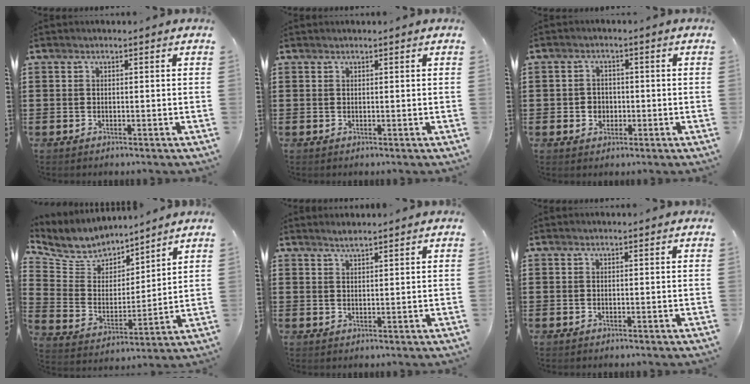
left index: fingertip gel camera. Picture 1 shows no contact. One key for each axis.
{"total": 0.0}
{"total": 2.4, "fx": -0.6, "fy": 2.2, "fz": 0.8, "tx": -0.023, "ty": 0.006, "tz": -0.016}
{"total": 6.3, "fx": 5.7, "fy": 2.8, "fz": 0.3, "tx": -0.049, "ty": -0.039, "tz": 0.100}
{"total": 1.4, "fx": 1.3, "fy": -0.2, "fz": 0.5, "tx": -0.010, "ty": 0.001, "tz": 0.025}
{"total": 0.0}